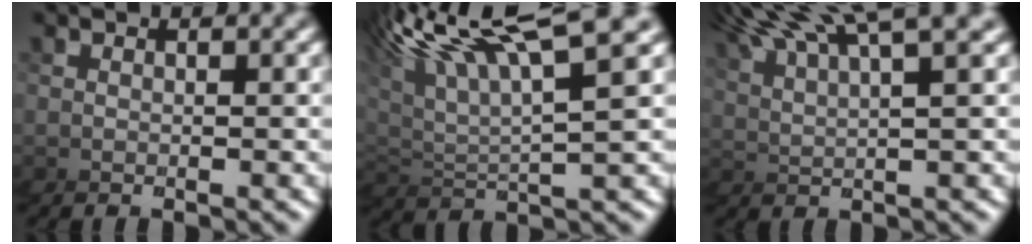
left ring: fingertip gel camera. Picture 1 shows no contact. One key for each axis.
{"total": 3.1, "fx": 2.8, "fy": -1.3, "fz": 0.3, "tx": -0.042, "ty": 0.035, "tz": 0.033}
{"total": 4.6, "fx": 4.4, "fy": 0.6, "fz": 1.1, "tx": -0.065, "ty": 0.022, "tz": 0.063}